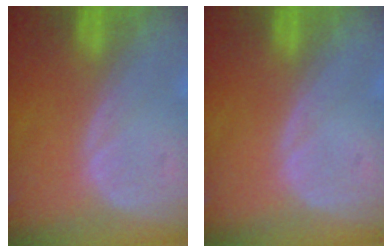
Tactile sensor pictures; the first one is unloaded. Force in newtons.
{"total": 0.0}